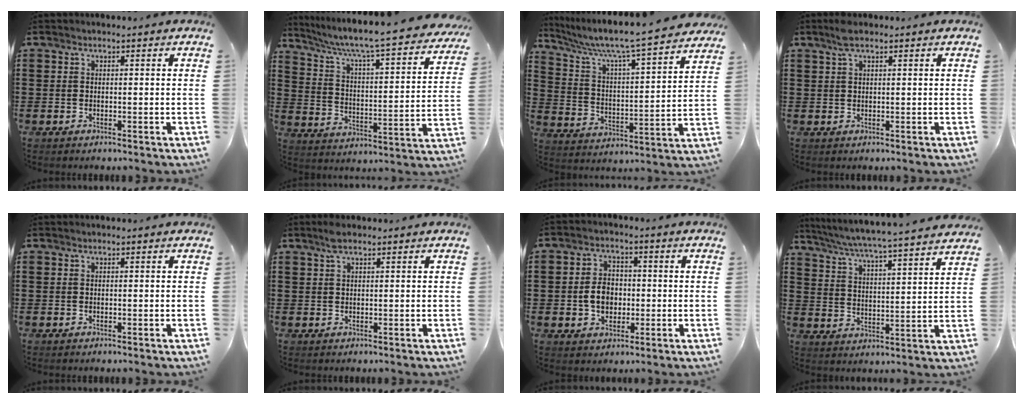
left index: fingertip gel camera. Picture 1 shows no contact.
{"total": 6.4, "force": [5.4, -0.4, 3.4], "torque": [-0.090, -0.052, 0.081]}
{"total": 7.0, "force": [6.1, 0.0, 3.3], "torque": [-0.093, -0.047, 0.095]}
{"total": 2.6, "force": [1.6, 0.5, 1.9], "torque": [-0.041, 0.004, 0.028]}
{"total": 0.0}
{"total": 2.2, "force": [1.4, 0.5, 1.5], "torque": [-0.033, 0.004, 0.025]}
{"total": 5.1, "force": [-0.6, 3.8, 3.4], "torque": [-0.062, 0.007, -0.014]}
{"total": 4.5, "force": [4.2, -0.8, 1.3], "torque": [-0.048, -0.039, 0.064]}